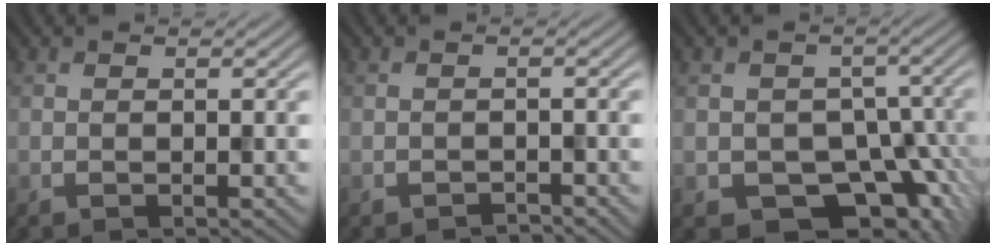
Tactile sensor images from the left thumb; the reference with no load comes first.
{"total": 1.5, "force": [-1.3, -0.2, -0.7], "torque": [0.021, 0.003, -0.023]}
{"total": 9.5, "force": [-4.0, 7.5, 4.1], "torque": [-0.036, -0.020, -0.039]}